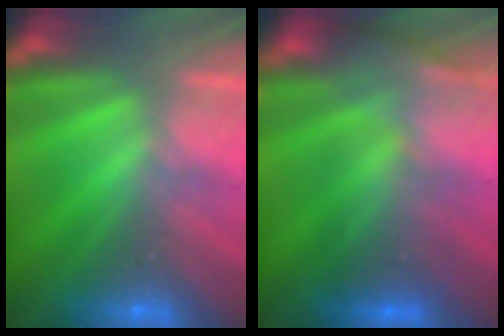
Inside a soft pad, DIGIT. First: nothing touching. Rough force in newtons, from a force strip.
{"total": 2.7}